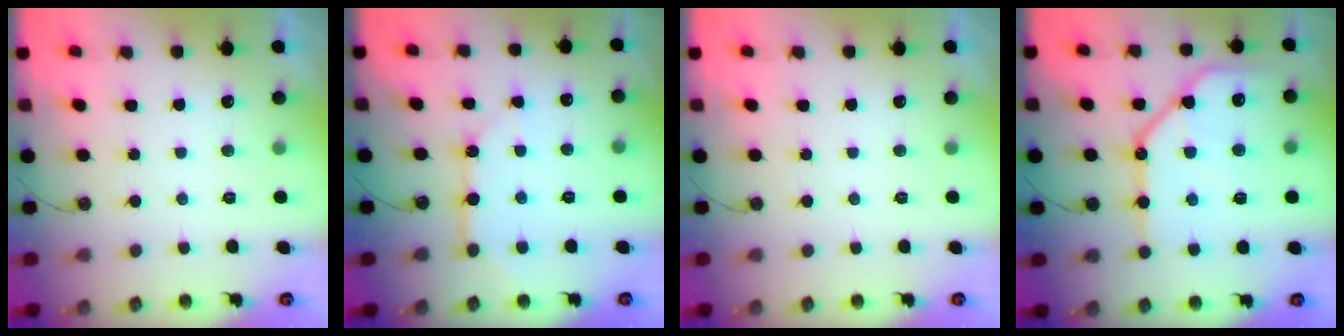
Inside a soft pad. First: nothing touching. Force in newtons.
{"total": 9.7, "press": 9.6, "slide": 1.2}
{"total": 0.0}
{"total": 19.0, "press": 18.9, "slide": 2.2}